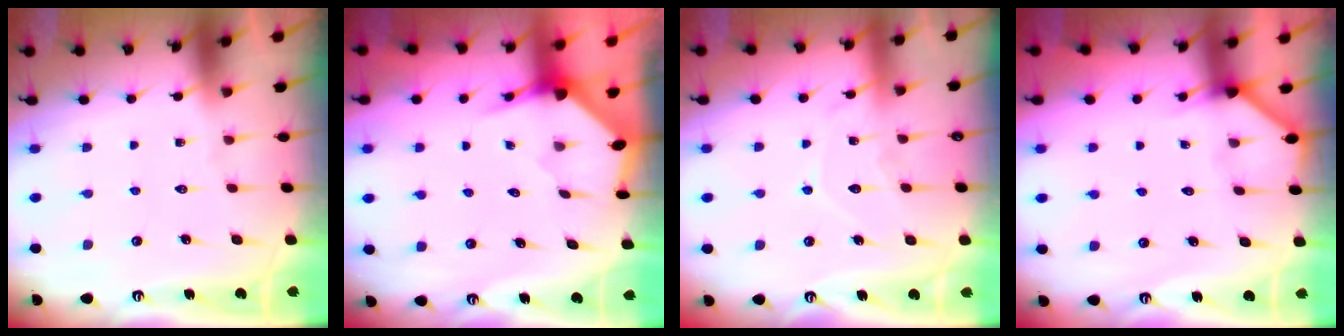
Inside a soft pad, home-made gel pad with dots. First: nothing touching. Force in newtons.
{"total": 3.5, "press": 3.5, "slide": 0.3}
{"total": 8.5, "press": 8.5, "slide": 0.7}
{"total": 2.9, "press": 2.9, "slide": 0.3}